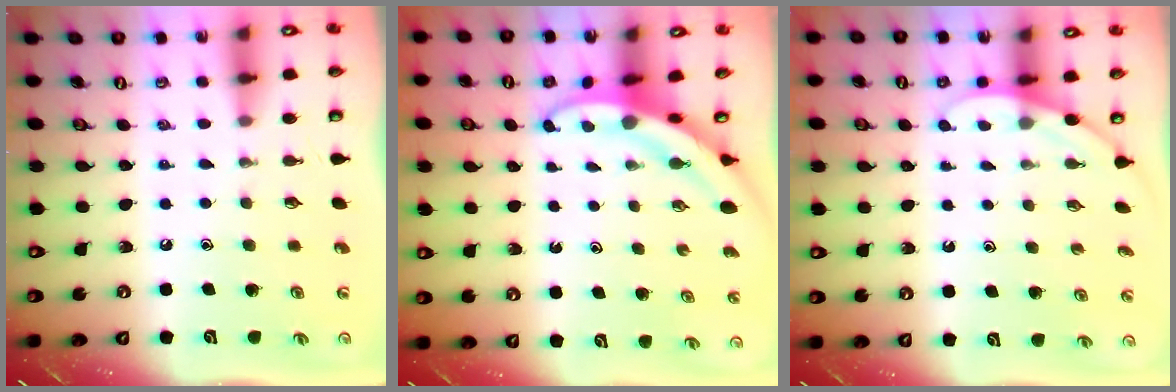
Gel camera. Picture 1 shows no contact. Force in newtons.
{"total": 3.3, "press": 3.3, "slide": 0.3}
{"total": 2.8, "press": 2.8, "slide": 0.2}